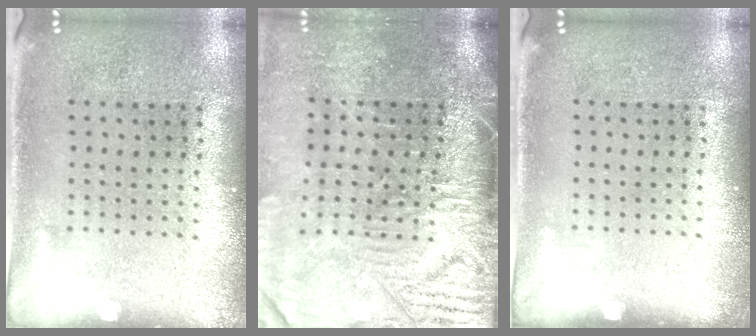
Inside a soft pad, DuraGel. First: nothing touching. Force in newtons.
{"total": 4.8, "press": 4.1, "slide": 2.6}
{"total": 0.0}